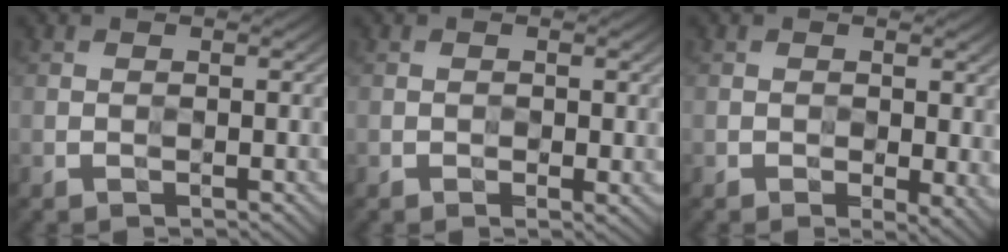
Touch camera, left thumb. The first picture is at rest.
{"total": 1.5, "force": [-0.2, 0.9, 1.2], "torque": [-0.013, -0.001, -0.001]}
{"total": 4.1, "force": [-0.8, 2.4, 3.2], "torque": [-0.039, -0.010, -0.001]}